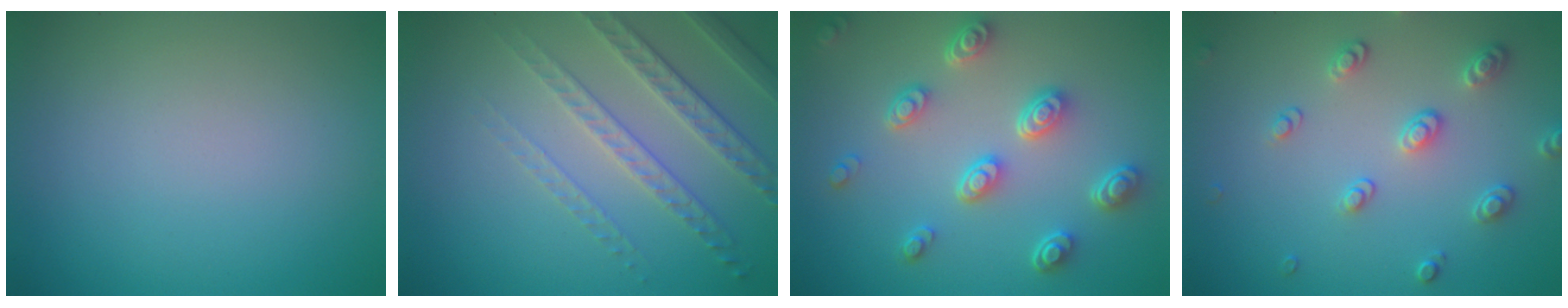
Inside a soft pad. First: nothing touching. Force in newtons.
{"total": 5.0, "press": 3.3, "slide": 3.7}
{"total": 4.9, "press": 3.9, "slide": 3.0}
{"total": 2.7, "press": 2.6, "slide": 0.4}